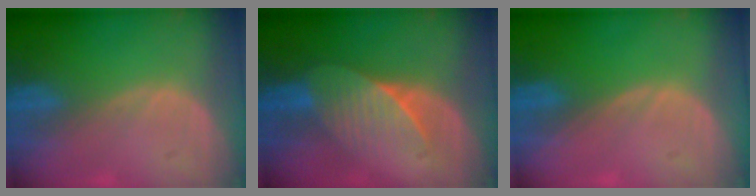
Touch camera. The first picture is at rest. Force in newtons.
{"total": 6.8, "press": 6.4, "slide": 2.3}
{"total": 0.0}